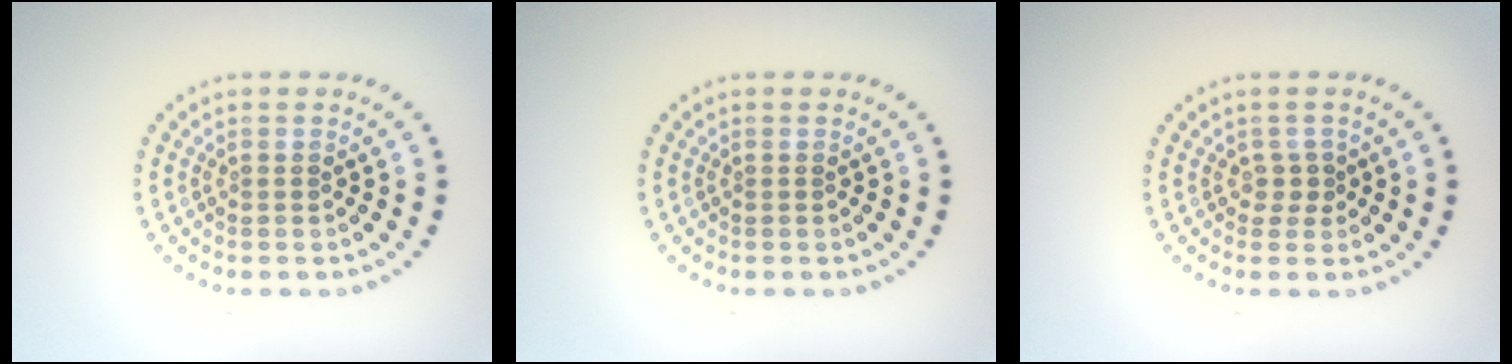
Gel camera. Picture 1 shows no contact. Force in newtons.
{"total": 0.0}
{"total": 1.3, "press": 1.0, "slide": 0.9}